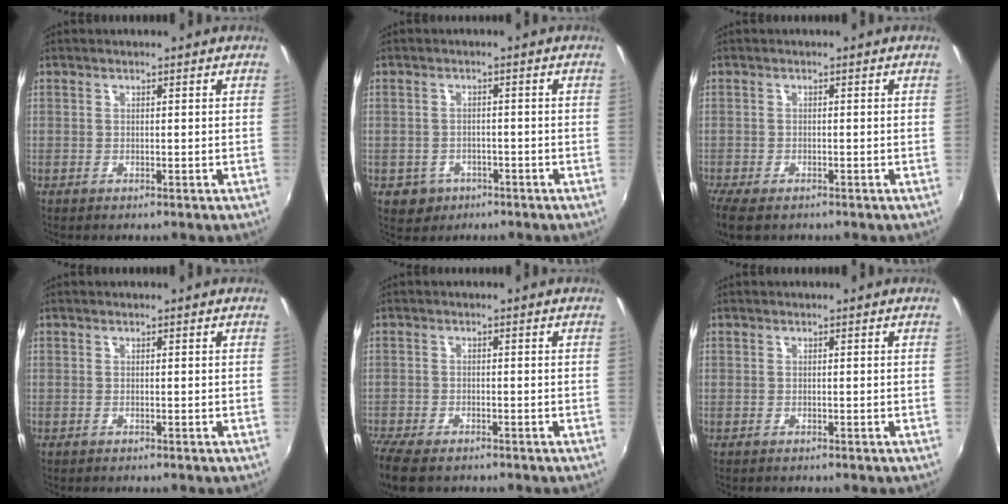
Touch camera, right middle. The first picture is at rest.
{"total": 5.0, "force": [-2.1, 4.3, 1.3], "torque": [-0.039, -0.002, -0.025]}
{"total": 5.7, "force": [-4.2, 2.0, 3.4], "torque": [-0.082, -0.031, -0.077]}
{"total": 0.0}
{"total": 7.4, "force": [-5.9, 2.5, 3.8], "torque": [-0.103, -0.037, -0.113]}
{"total": 0.0}